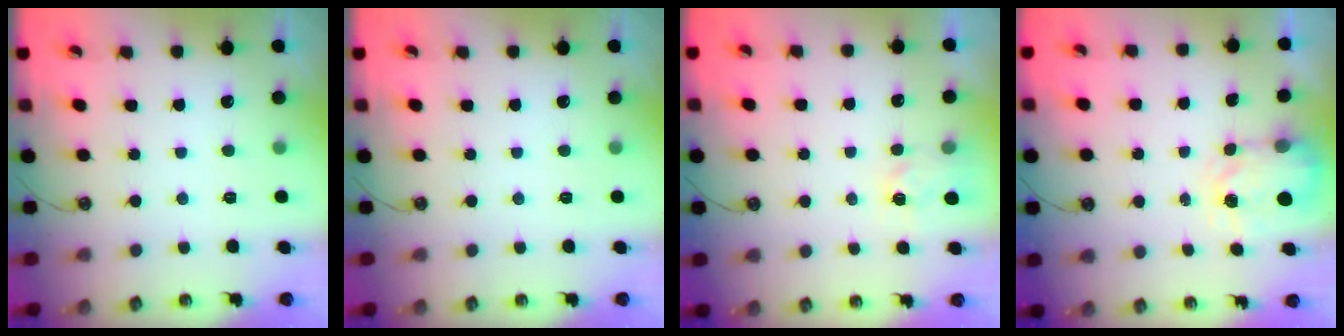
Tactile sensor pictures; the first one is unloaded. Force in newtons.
{"total": 0.0}
{"total": 3.5, "press": 3.5, "slide": 0.3}
{"total": 4.0, "press": 3.9, "slide": 0.7}